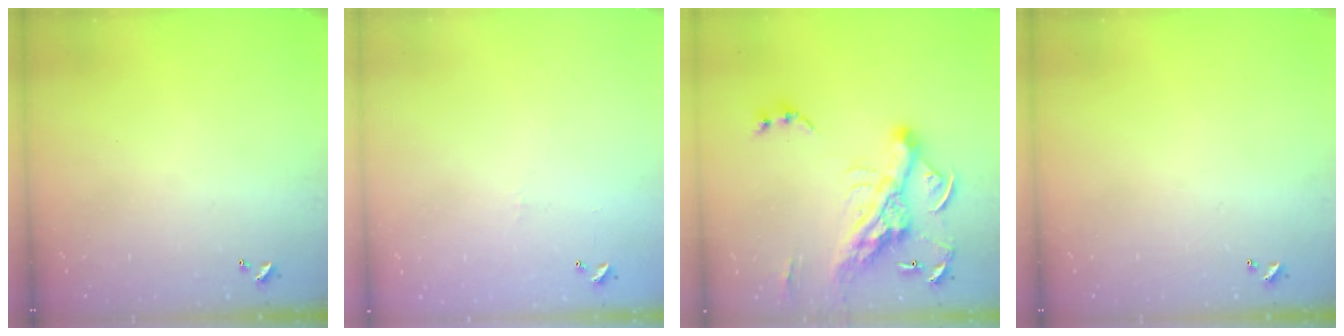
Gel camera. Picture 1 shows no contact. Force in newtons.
{"total": 6.5, "press": 6.4, "slide": 0.7}
{"total": 18.2, "press": 18.0, "slide": 2.7}
{"total": 0.0}